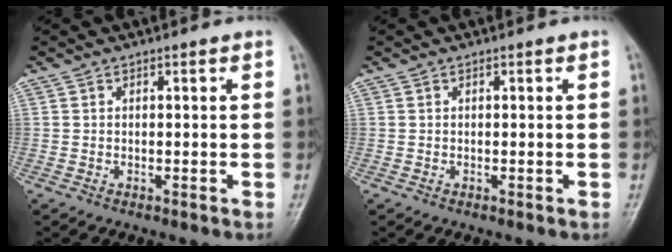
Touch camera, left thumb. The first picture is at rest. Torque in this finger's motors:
{"motor_torque": [-0.09, -0.10, 0.09, -0.01, 0.00]}